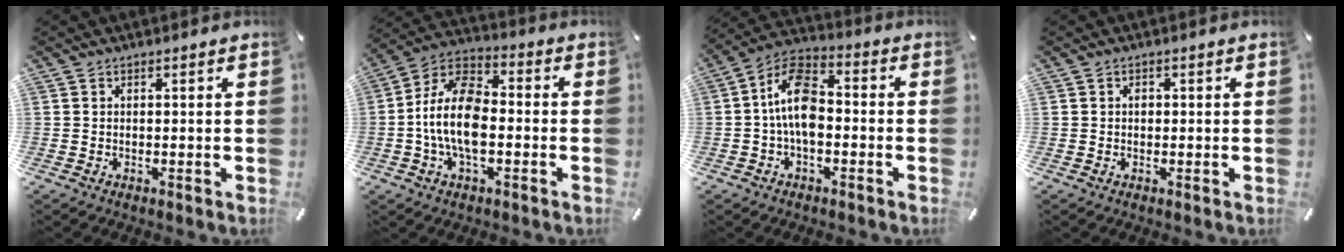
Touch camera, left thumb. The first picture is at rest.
{"total": 13.6, "force": [-2.8, 7.8, 10.8], "torque": [-0.230, 0.013, -0.052]}
{"total": 11.4, "force": [-1.8, 6.4, 9.2], "torque": [-0.188, 0.017, -0.030]}
{"total": 0.9, "force": [0.0, 0.8, 0.5], "torque": [-0.003, 0.000, -0.003]}